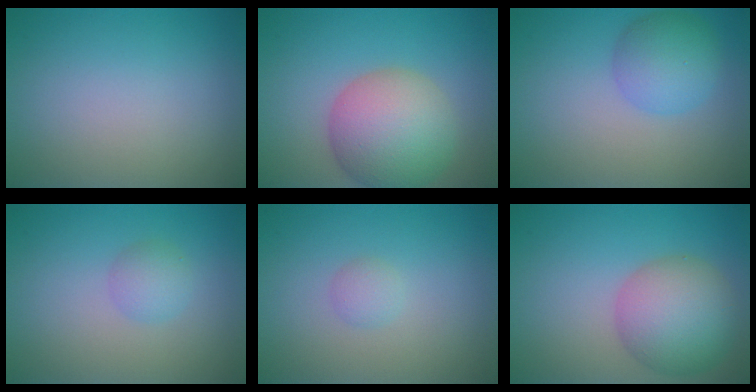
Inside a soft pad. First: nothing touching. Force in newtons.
{"total": 8.1, "press": 8.1, "slide": 0.3}
{"total": 4.0, "press": 3.9, "slide": 0.2}
{"total": 1.7, "press": 1.7, "slide": 0.0}
{"total": 1.0, "press": 1.0, "slide": 0.0}
{"total": 6.9, "press": 6.9, "slide": 0.3}